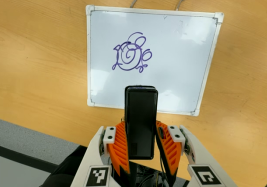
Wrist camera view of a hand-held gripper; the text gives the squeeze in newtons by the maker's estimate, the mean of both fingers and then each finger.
{"total": 4.0, "left": 2.6, "right": 5.5}